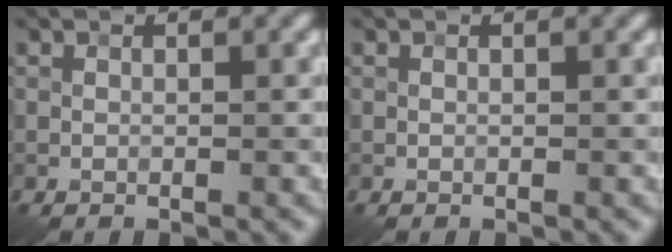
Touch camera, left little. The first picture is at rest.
{"total": 0.0}